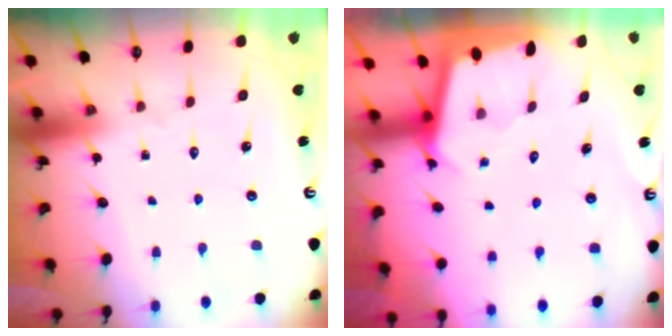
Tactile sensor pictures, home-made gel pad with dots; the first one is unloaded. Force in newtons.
{"total": 2.4, "press": 2.4, "slide": 0.1}